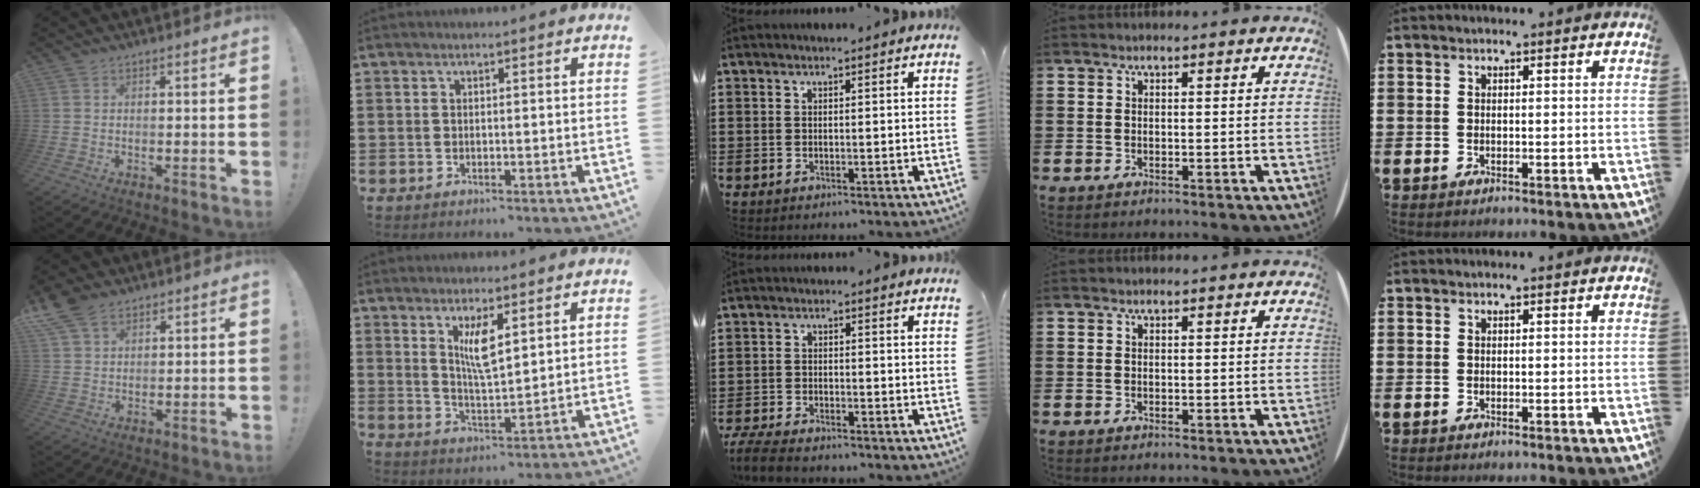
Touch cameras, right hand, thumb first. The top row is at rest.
{"thumb": {"total": 7.5, "force": [5.2, 4.1, 3.7], "torque": [-0.067, -0.016, 0.102]}, "index": {"total": 5.6, "force": [2.5, 1.5, 4.7], "torque": [-0.091, 0.000, 0.042]}, "middle": {"total": 3.7, "force": [-3.5, 0.3, 1.2], "torque": [-0.040, -0.008, -0.076]}}